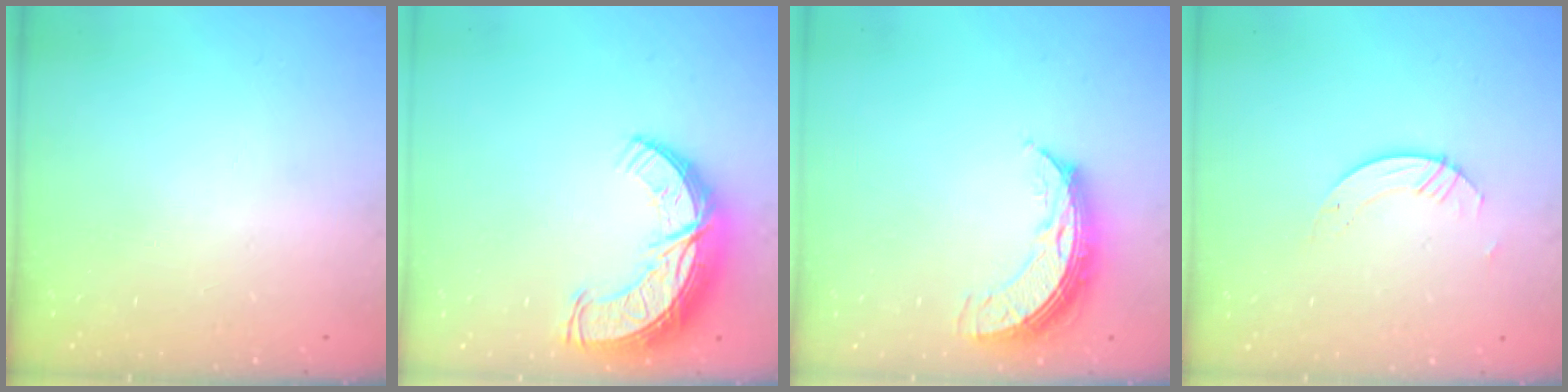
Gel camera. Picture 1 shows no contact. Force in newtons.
{"total": 13.4, "press": 13.4, "slide": 1.0}
{"total": 8.7, "press": 8.6, "slide": 0.9}
{"total": 2.8, "press": 2.8, "slide": 0.2}